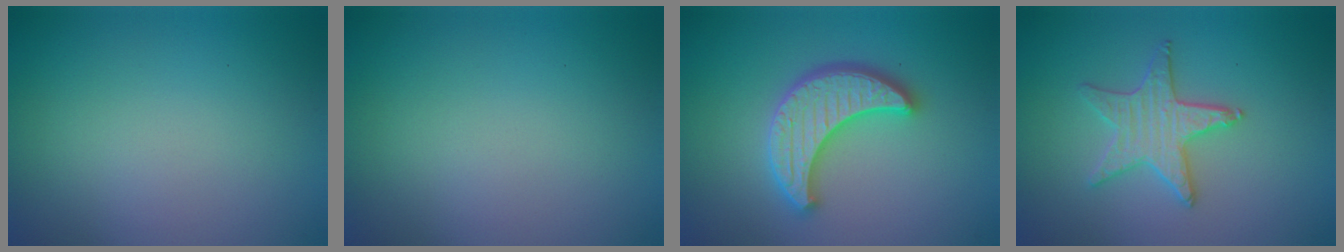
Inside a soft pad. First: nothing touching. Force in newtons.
{"total": 0.0}
{"total": 5.3, "press": 5.2, "slide": 0.9}
{"total": 3.2, "press": 3.2, "slide": 0.5}